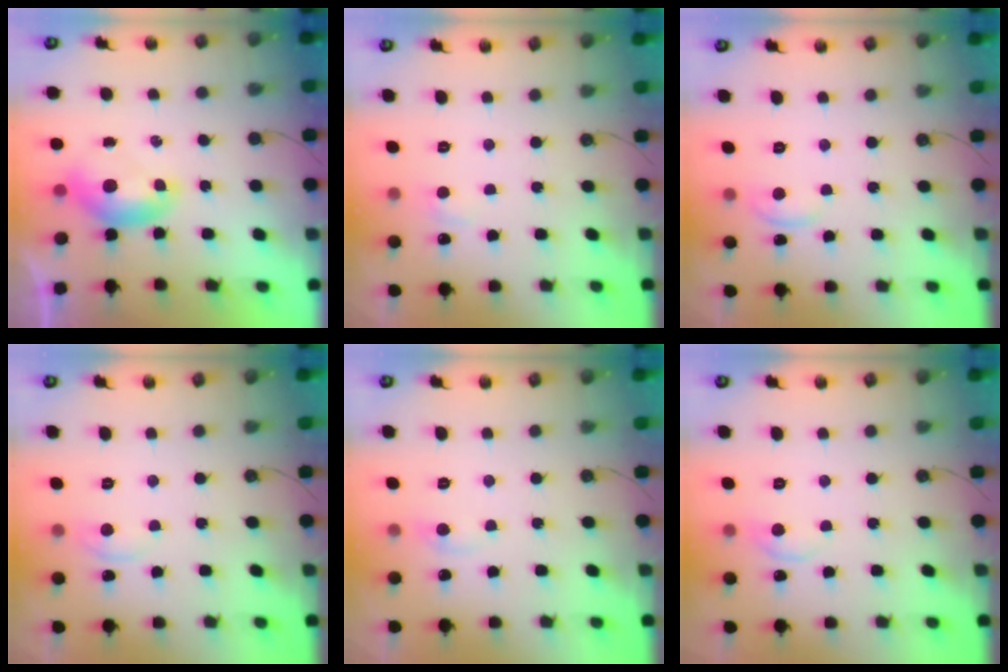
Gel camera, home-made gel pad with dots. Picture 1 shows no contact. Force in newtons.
{"total": 1.1, "press": 0.9, "slide": 0.6}
{"total": 1.8, "press": 1.8, "slide": 0.4}
{"total": 1.6, "press": 1.5, "slide": 0.3}
{"total": 0.8, "press": 0.4, "slide": 0.6}
{"total": 1.1, "press": 1.0, "slide": 0.6}